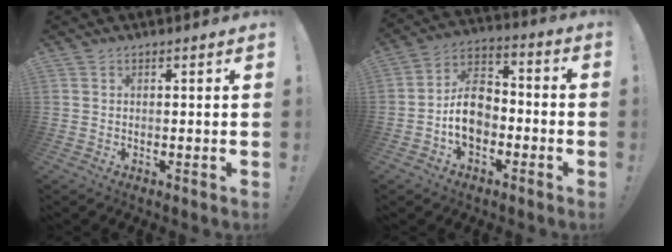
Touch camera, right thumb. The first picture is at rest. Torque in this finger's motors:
{"motor_torque": [1.57, 1.07, 0.05, 0.04, 0.03]}